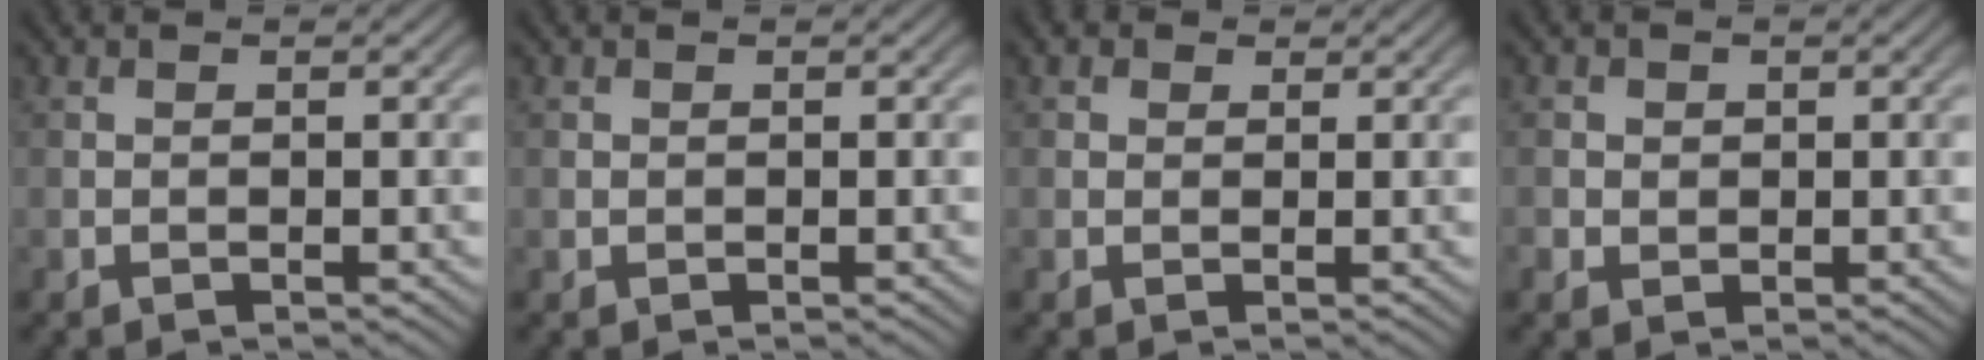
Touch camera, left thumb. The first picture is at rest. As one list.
[{"total": 0.5, "force": [0.0, 0.5, 0.1], "torque": [0.001, -0.003, 0.001]}, {"total": 1.5, "force": [0.8, 1.2, 0.5], "torque": [-0.010, 0.002, 0.011]}, {"total": 1.7, "force": [0.2, 1.6, 0.4], "torque": [-0.006, -0.005, 0.003]}]